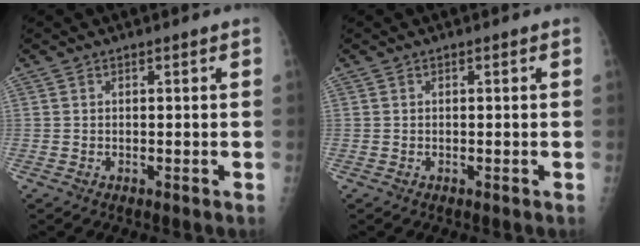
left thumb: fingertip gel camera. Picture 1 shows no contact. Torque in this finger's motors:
{"motor_torque": [0.00, 0.00, -0.01, 0.00, 0.00]}